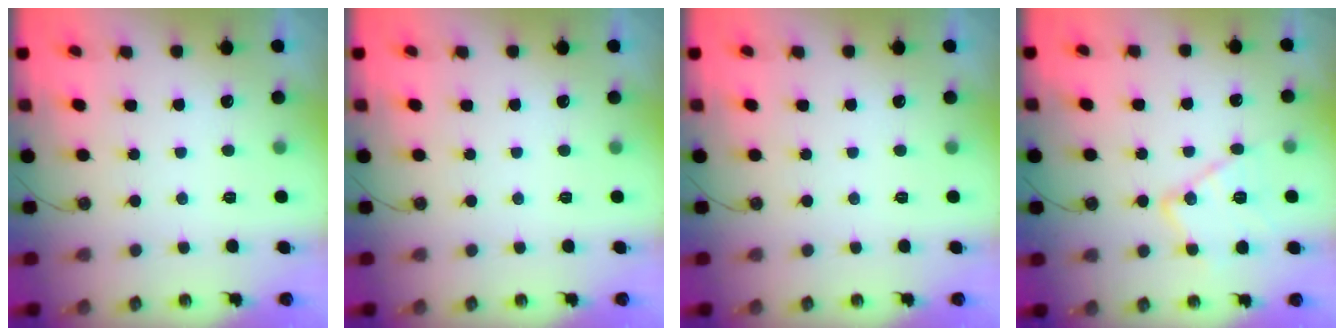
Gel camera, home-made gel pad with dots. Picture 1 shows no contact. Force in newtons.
{"total": 0.0}
{"total": 0.0}
{"total": 12.1, "press": 12.1, "slide": 1.1}